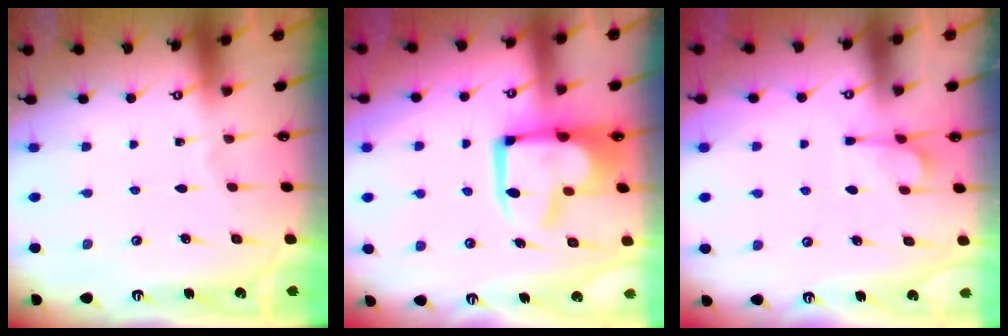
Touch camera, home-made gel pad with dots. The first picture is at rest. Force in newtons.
{"total": 12.1, "press": 12.1, "slide": 1.1}
{"total": 1.6, "press": 0.9, "slide": 1.3}